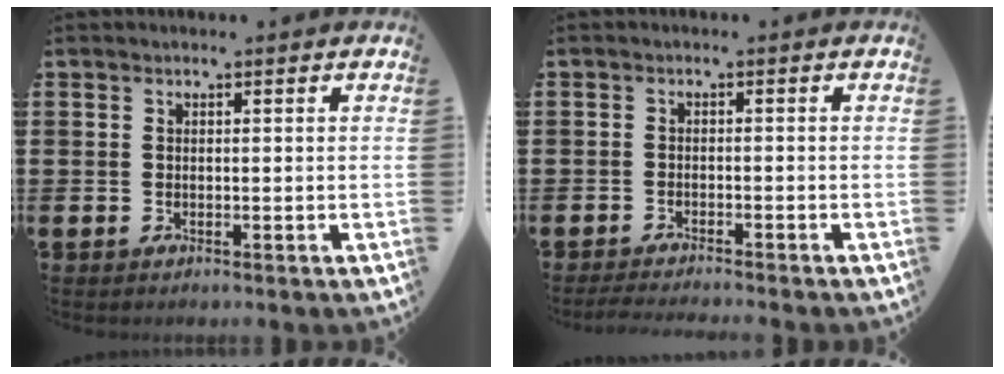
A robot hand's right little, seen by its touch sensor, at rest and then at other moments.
{"total": 1.5, "force": [-1.4, -0.1, 0.5], "torque": [-0.007, 0.002, -0.028]}